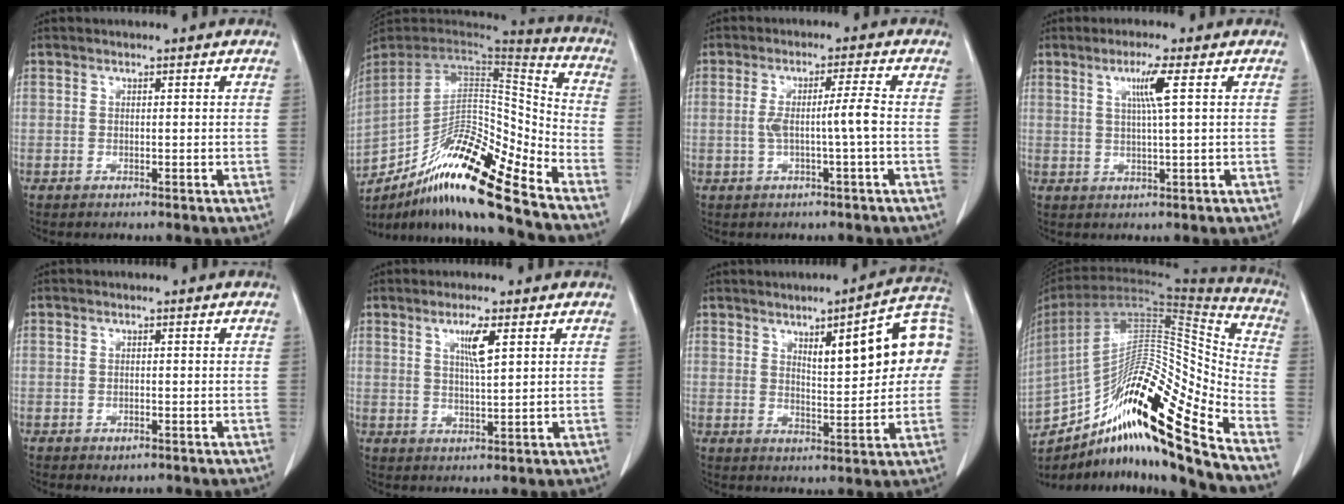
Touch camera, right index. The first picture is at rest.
{"total": 20.1, "force": [-14.2, 1.8, 14.1], "torque": [-0.256, -0.009, -0.255]}
{"total": 4.6, "force": [-0.6, -0.7, 4.5], "torque": [-0.083, 0.007, -0.006]}
{"total": 4.3, "force": [1.4, -0.8, 4.0], "torque": [-0.076, -0.003, 0.028]}
{"total": 1.2, "force": [-0.7, 0.6, 0.8], "torque": [-0.011, -0.001, -0.002]}
{"total": 4.2, "force": [1.8, 0.1, 3.8], "torque": [-0.068, -0.004, 0.033]}
{"total": 13.0, "force": [3.0, 2.6, 12.3], "torque": [-0.164, 0.028, 0.040]}
{"total": 27.0, "force": [-17.8, 2.4, 20.2], "torque": [-0.338, 0.001, -0.307]}